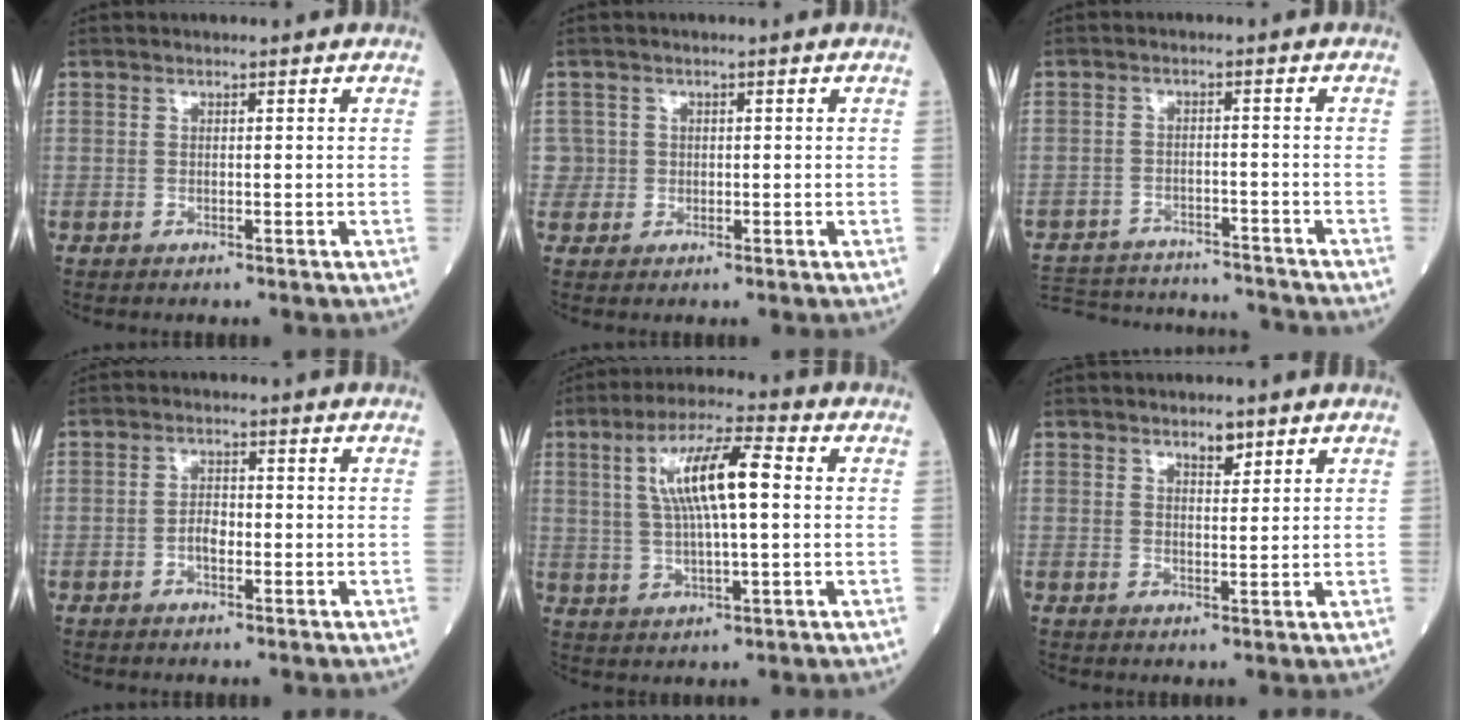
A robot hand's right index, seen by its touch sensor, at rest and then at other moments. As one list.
[{"total": 2.1, "force": [0.0, 2.1, -0.4], "torque": [0.022, 0.007, -0.005]}, {"total": 17.3, "force": [-16.2, 3.6, 4.9], "torque": [-0.119, -0.007, -0.228]}, {"total": 2.2, "force": [-0.8, 1.1, 1.7], "torque": [-0.030, 0.005, -0.016]}, {"total": 11.0, "force": [2.1, 2.1, 10.5], "torque": [-0.200, 0.019, 0.039]}, {"total": 2.3, "force": [1.7, 0.8, 1.3], "torque": [-0.024, -0.002, 0.029]}]